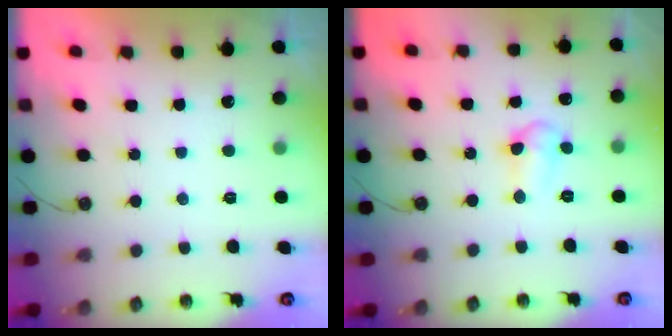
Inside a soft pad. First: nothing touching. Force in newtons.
{"total": 6.5, "press": 5.4, "slide": 3.7}